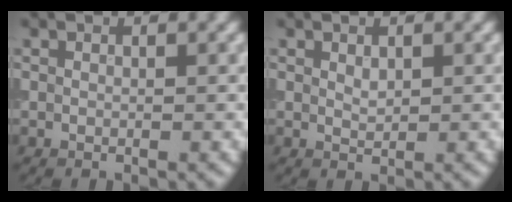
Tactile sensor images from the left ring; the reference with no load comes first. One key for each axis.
{"total": 0.9, "fx": 0.4, "fy": 0.5, "fz": 0.6, "tx": -0.014, "ty": 0.000, "tz": 0.010}